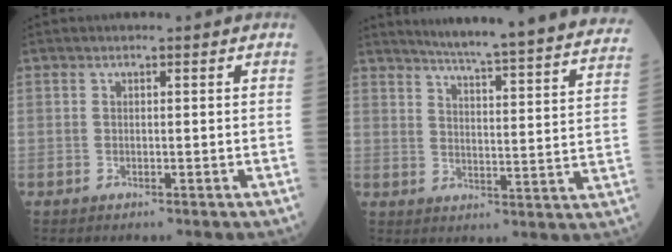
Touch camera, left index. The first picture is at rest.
{"total": 28.1, "force": [25.8, 0.1, 11.0], "torque": [-0.163, -0.086, 0.308]}